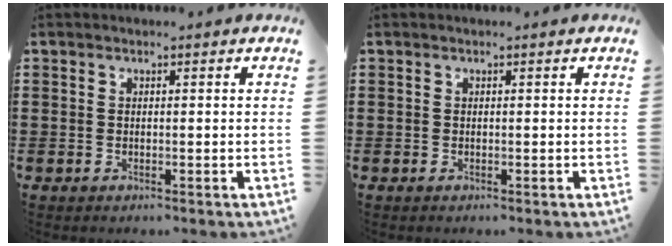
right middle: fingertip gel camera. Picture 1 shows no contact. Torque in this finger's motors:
{"motor_torque": [-1.82, 0.31, 0.03, -0.01]}